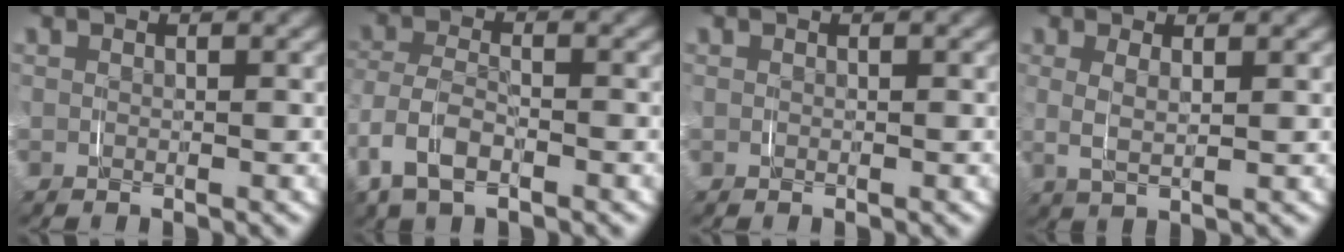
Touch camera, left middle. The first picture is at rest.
{"total": 4.2, "force": [-1.6, 2.6, 2.8], "torque": [-0.079, -0.010, -0.025]}
{"total": 0.0}
{"total": 2.8, "force": [0.8, 1.2, 2.4], "torque": [-0.057, -0.005, 0.021]}